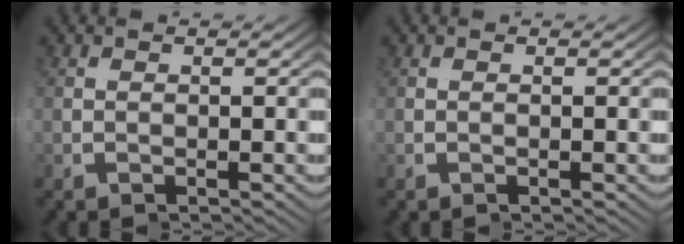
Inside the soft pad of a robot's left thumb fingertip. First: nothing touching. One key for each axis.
{"total": 0.0}